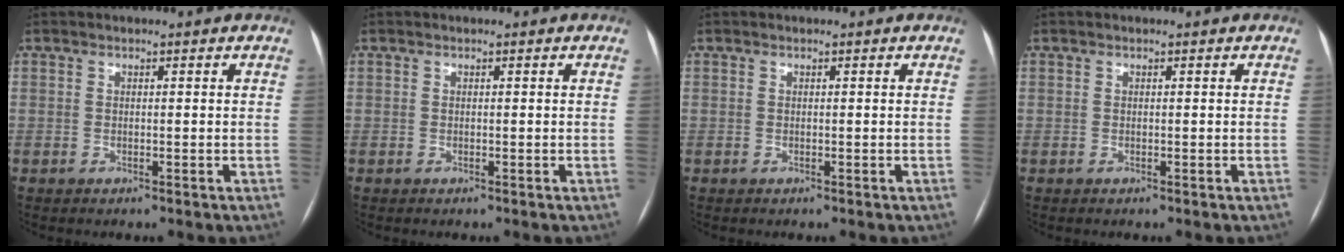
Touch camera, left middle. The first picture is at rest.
{"total": 0.0}
{"total": 0.0}
{"total": 0.0}